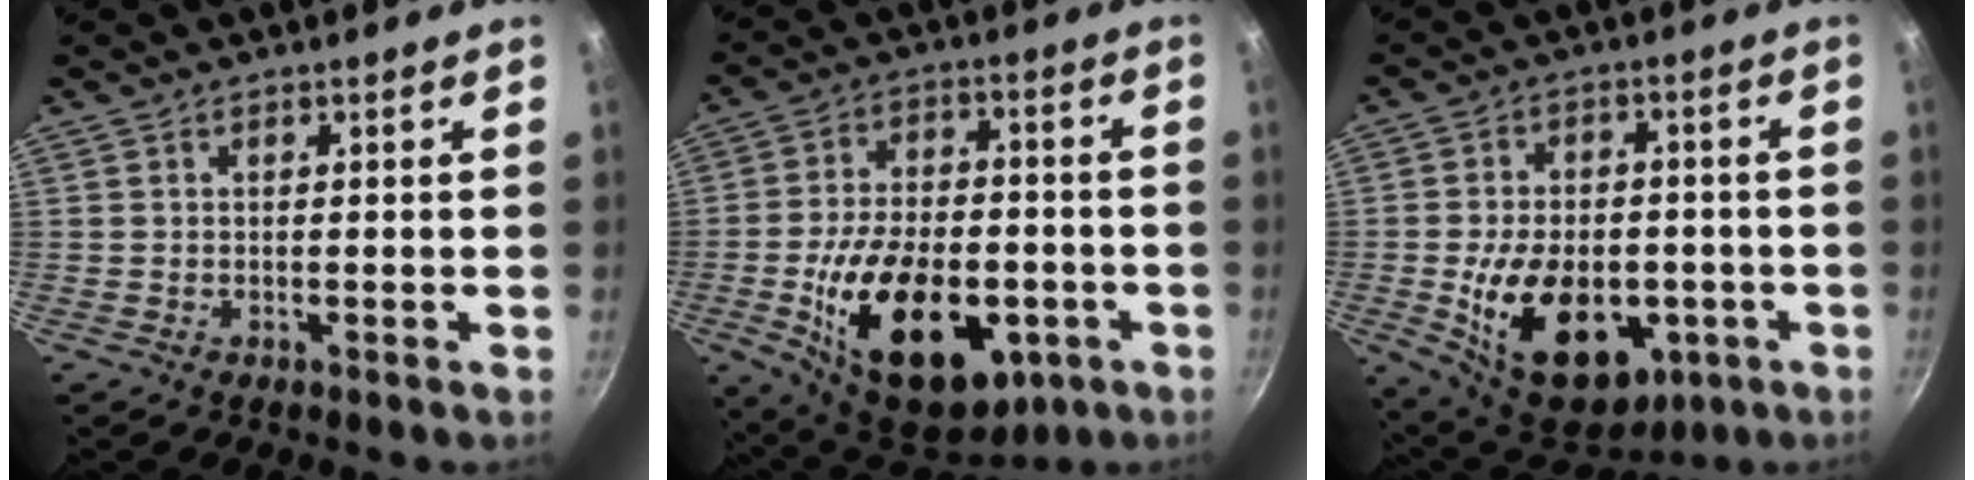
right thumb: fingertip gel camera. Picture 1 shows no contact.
{"total": 24.1, "force": [-7.0, 14.0, 18.3], "torque": [-0.276, 0.022, -0.097]}
{"total": 20.8, "force": [-5.2, 13.4, 15.0], "torque": [-0.218, 0.011, -0.062]}